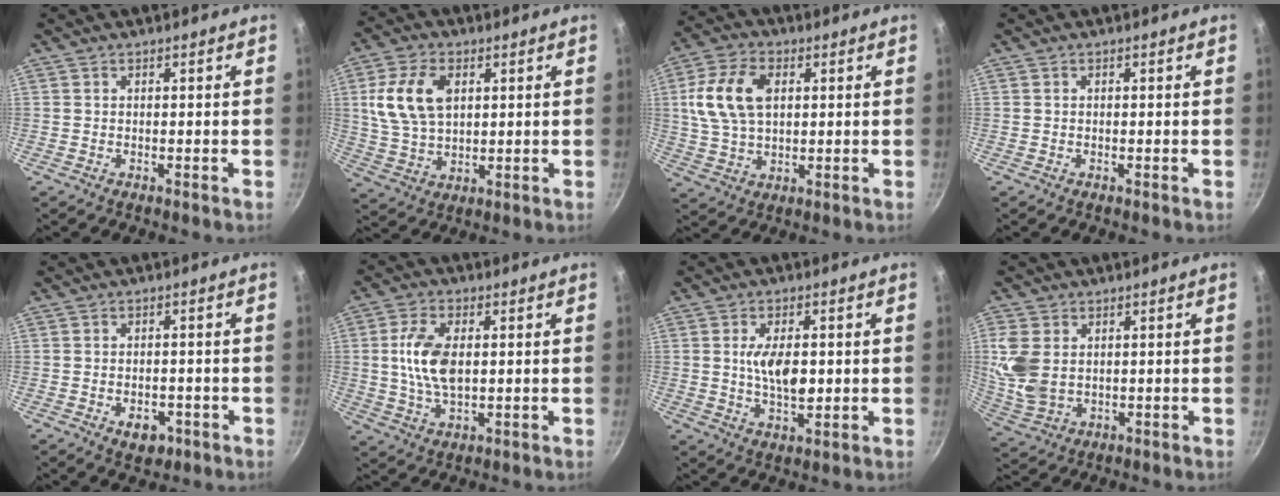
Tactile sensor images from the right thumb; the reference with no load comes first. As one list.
[{"total": 11.9, "force": [3.0, 7.6, 8.7], "torque": [-0.153, -0.004, 0.060]}, {"total": 12.7, "force": [2.6, 8.1, 9.5], "torque": [-0.172, 0.007, 0.046]}, {"total": 0.0}, {"total": 4.9, "force": [-2.1, 3.2, 3.1], "torque": [-0.031, 0.012, -0.021]}, {"total": 9.9, "force": [1.0, 5.5, 8.2], "torque": [-0.153, 0.002, 0.017]}, {"total": 8.1, "force": [0.3, 4.0, 7.0], "torque": [-0.114, -0.007, 0.006]}, {"total": 8.9, "force": [1.4, 6.3, 6.1], "torque": [-0.124, -0.011, 0.040]}]